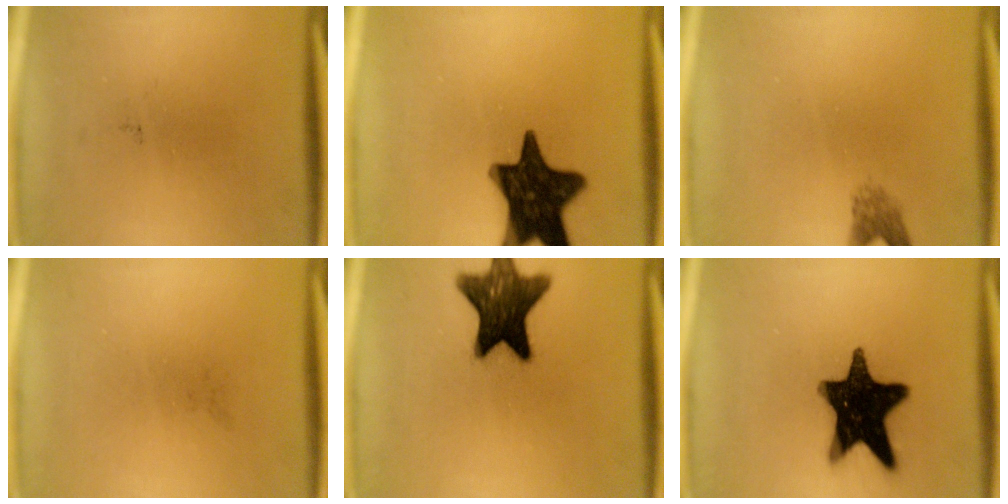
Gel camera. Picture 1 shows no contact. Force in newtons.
{"total": 16.6}
{"total": 2.1}
{"total": 0.0}
{"total": 14.8}
{"total": 17.9}